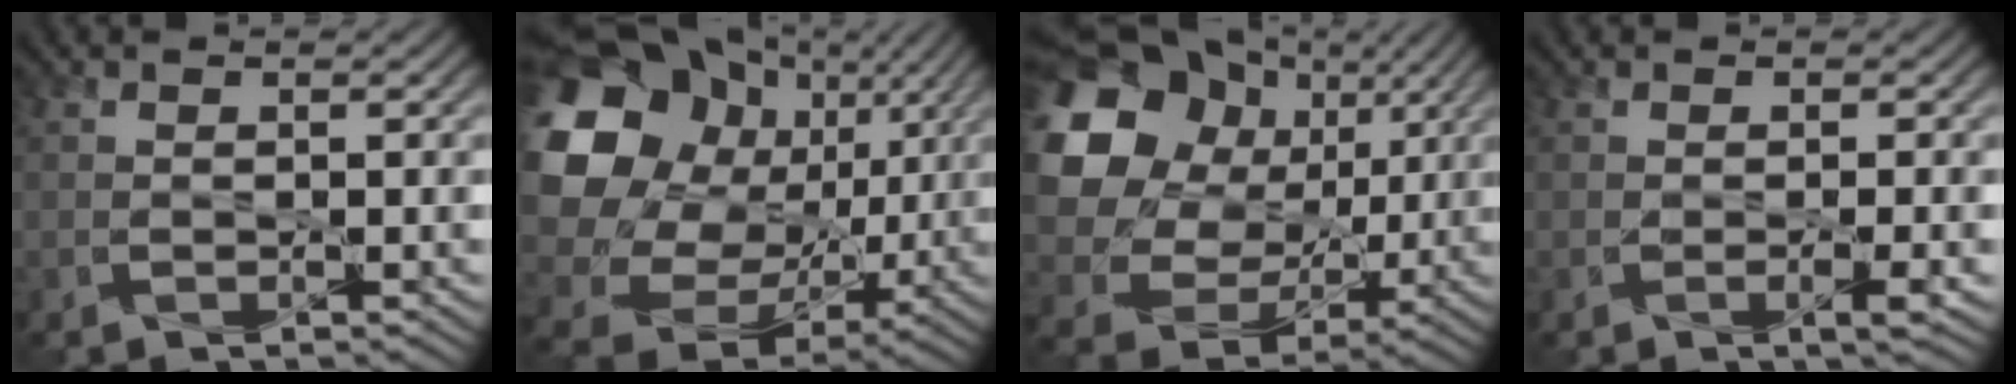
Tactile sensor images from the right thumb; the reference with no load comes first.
{"total": 21.3, "force": [3.9, 17.9, 10.8], "torque": [-0.291, -0.008, 0.093]}
{"total": 17.7, "force": [4.9, 14.1, 9.4], "torque": [-0.233, 0.013, 0.096]}
{"total": 1.6, "force": [-0.3, 0.2, 1.6], "torque": [-0.026, -0.002, -0.005]}